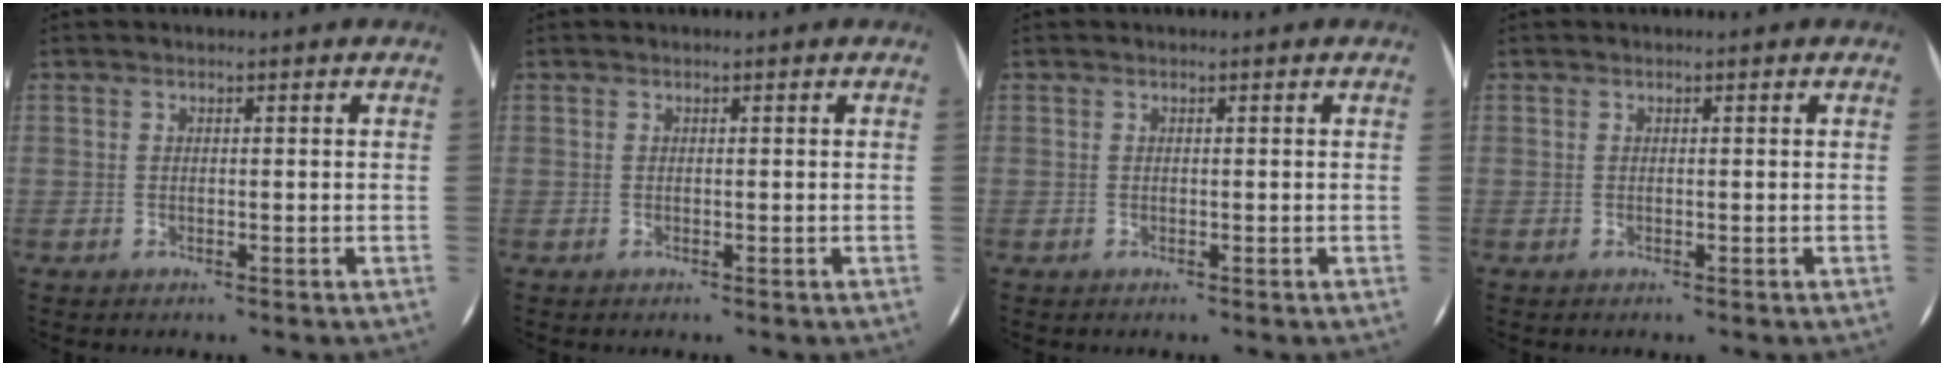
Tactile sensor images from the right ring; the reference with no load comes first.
{"total": 0.0}
{"total": 0.0}
{"total": 0.0}